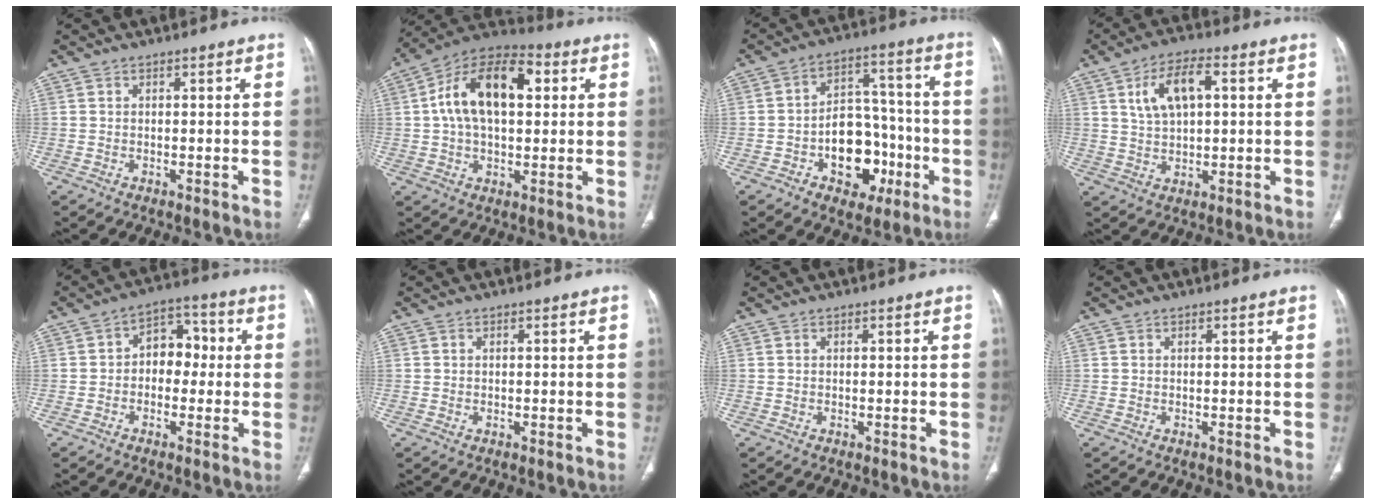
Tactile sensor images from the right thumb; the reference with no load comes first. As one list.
[{"total": 17.1, "force": [3.4, 9.7, 13.6], "torque": [-0.218, 0.026, 0.051]}, {"total": 13.9, "force": [-4.9, 9.5, 8.9], "torque": [-0.084, 0.054, -0.067]}, {"total": 9.0, "force": [2.7, 4.4, 7.3], "torque": [-0.129, 0.006, 0.050]}, {"total": 7.9, "force": [-0.1, 5.7, 5.5], "torque": [-0.044, 0.032, -0.014]}, {"total": 0.0}, {"total": 0.0}, {"total": 0.0}]